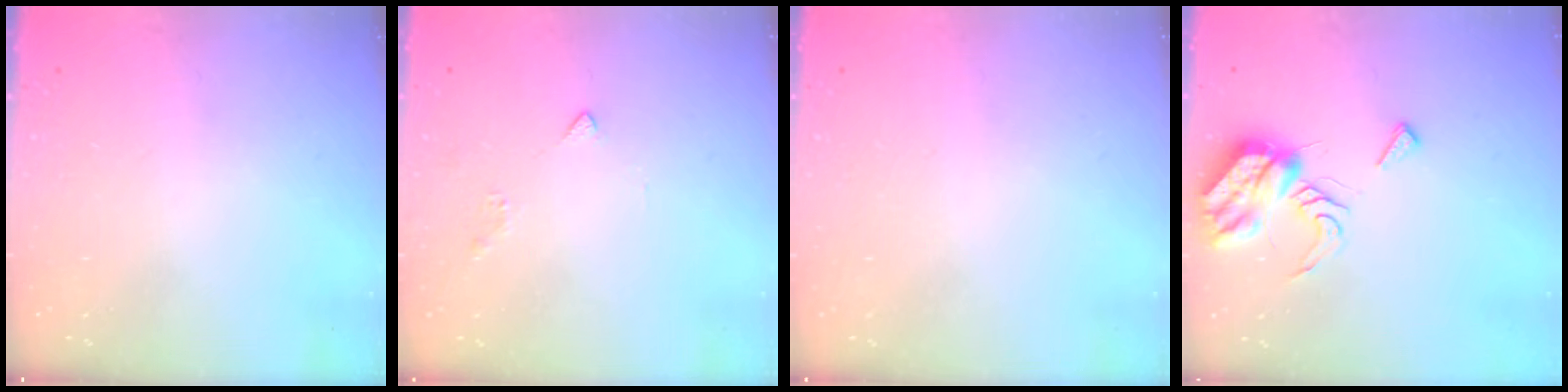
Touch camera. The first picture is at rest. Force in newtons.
{"total": 2.4, "press": 2.3, "slide": 0.6}
{"total": 1.8, "press": 1.8, "slide": 0.1}
{"total": 9.1, "press": 9.1, "slide": 0.6}